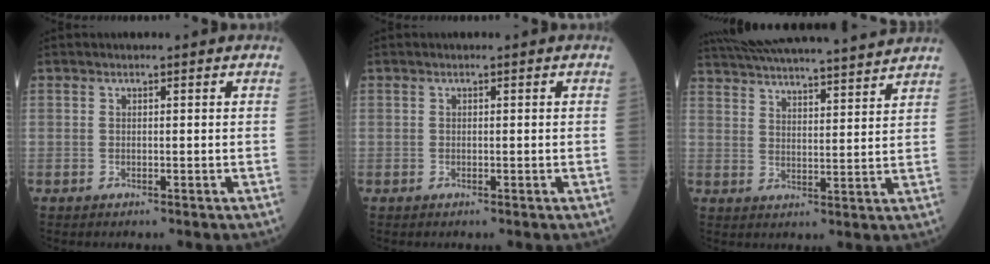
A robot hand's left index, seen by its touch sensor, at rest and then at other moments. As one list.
[{"total": 0.0}, {"total": 21.7, "force": [20.0, 1.2, 8.4], "torque": [-0.145, 0.012, 0.290]}]